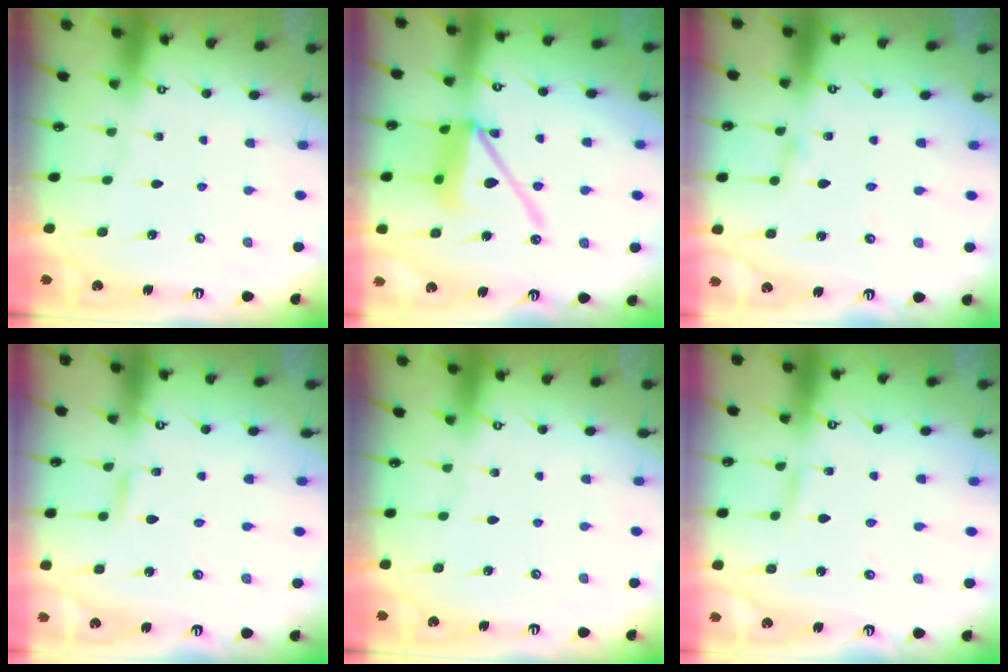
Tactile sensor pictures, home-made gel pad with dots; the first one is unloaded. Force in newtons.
{"total": 13.6, "press": 13.5, "slide": 1.9}
{"total": 2.0, "press": 2.0, "slide": 0.2}
{"total": 1.8, "press": 1.8, "slide": 0.3}
{"total": 0.0}
{"total": 2.5, "press": 2.5, "slide": 0.2}